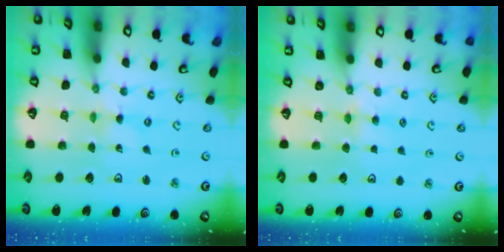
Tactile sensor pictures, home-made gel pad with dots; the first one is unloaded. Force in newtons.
{"total": 4.2, "press": 4.2, "slide": 0.8}